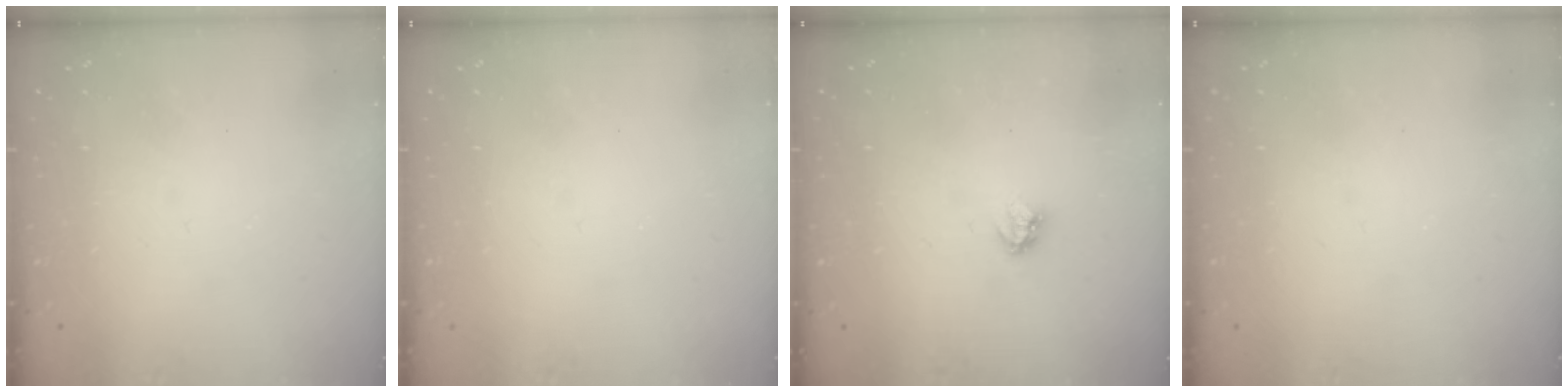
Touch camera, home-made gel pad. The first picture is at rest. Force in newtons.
{"total": 0.0}
{"total": 3.0, "press": 2.9, "slide": 0.4}
{"total": 0.0}